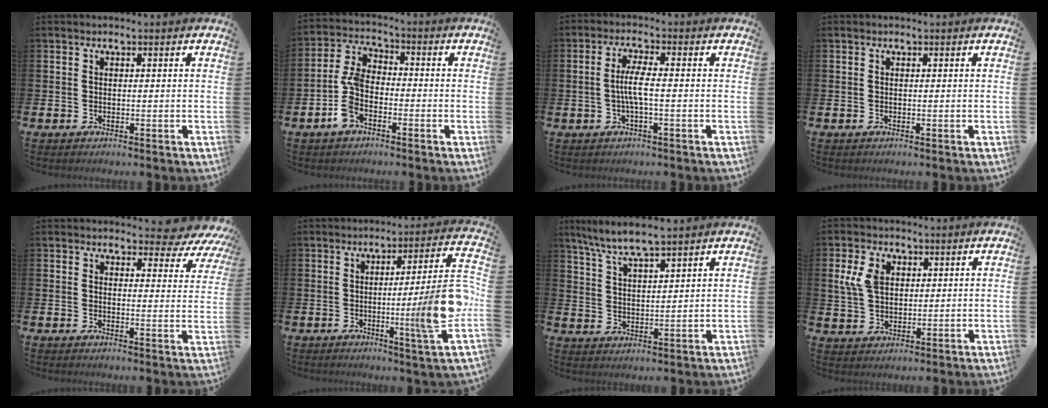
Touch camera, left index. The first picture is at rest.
{"total": 5.7, "force": [-2.0, 3.3, 4.2], "torque": [-0.104, 0.003, -0.046]}
{"total": 3.5, "force": [-0.5, 0.5, 3.4], "torque": [-0.063, 0.002, -0.012]}
{"total": 0.0}
{"total": 3.4, "force": [3.1, 1.3, 0.6], "torque": [-0.001, -0.026, 0.048]}
{"total": 12.1, "force": [-1.6, -0.5, 11.9], "torque": [-0.161, -0.026, -0.039]}
{"total": 6.3, "force": [5.9, 0.2, 2.2], "torque": [-0.068, -0.020, 0.107]}
{"total": 5.1, "force": [2.1, 3.6, 3.0], "torque": [-0.057, 0.009, 0.035]}